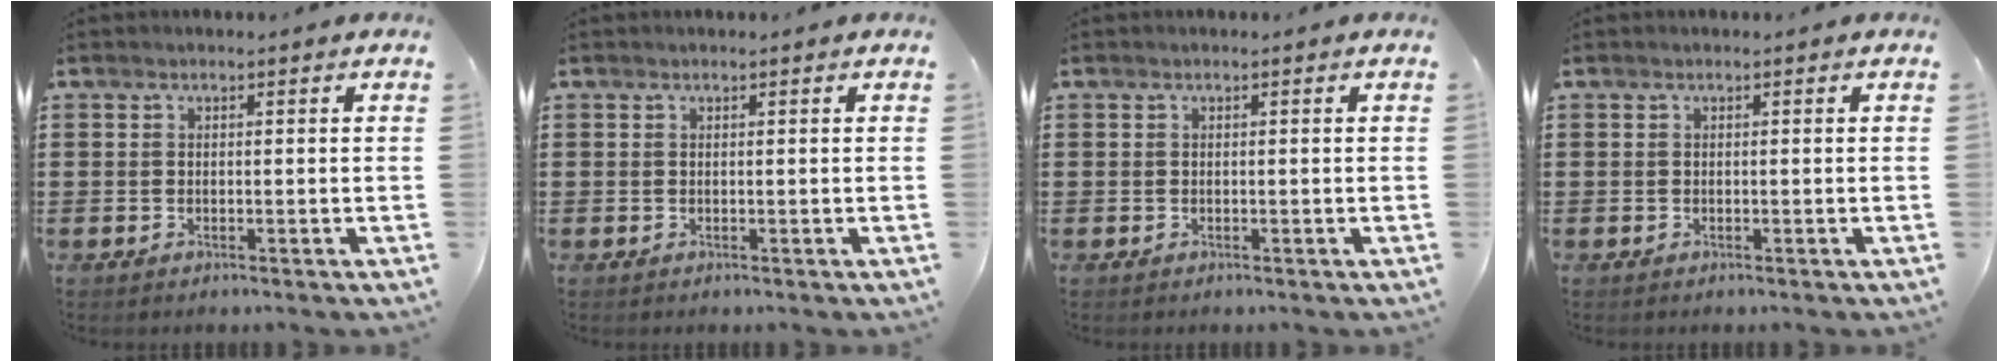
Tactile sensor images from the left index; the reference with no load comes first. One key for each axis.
{"total": 0.0}
{"total": 0.0}
{"total": 0.0}